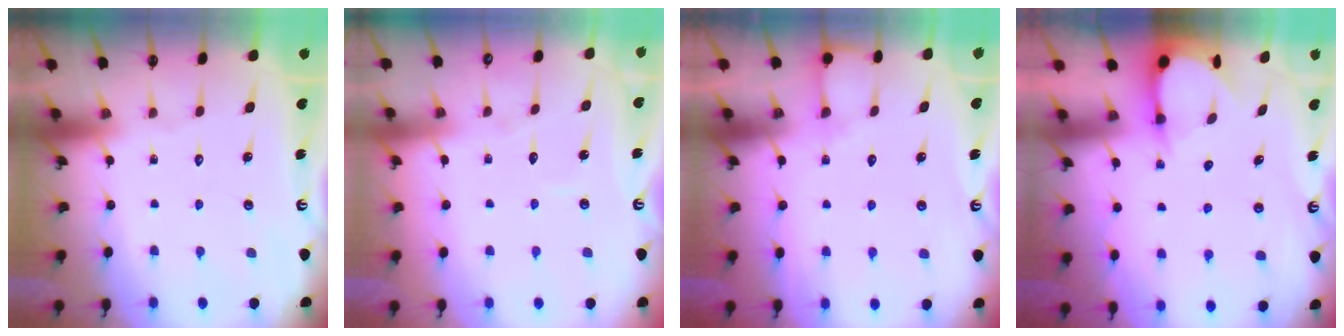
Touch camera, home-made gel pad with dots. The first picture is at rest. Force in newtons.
{"total": 3.2, "press": 3.1, "slide": 0.3}
{"total": 4.8, "press": 4.8, "slide": 0.4}
{"total": 3.6, "press": 3.5, "slide": 0.3}